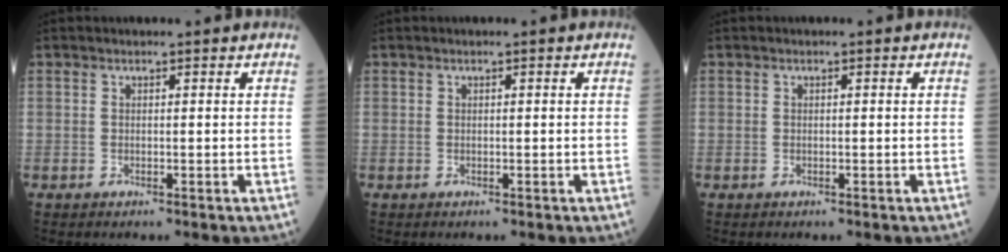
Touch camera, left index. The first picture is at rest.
{"total": 0.0}
{"total": 0.0}